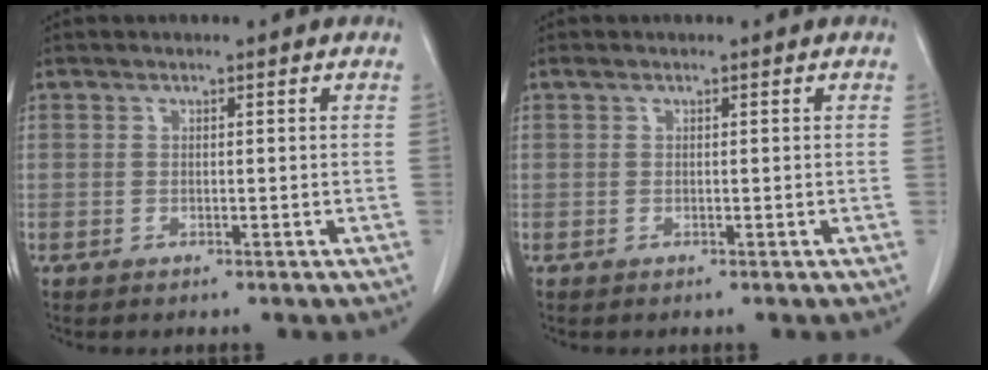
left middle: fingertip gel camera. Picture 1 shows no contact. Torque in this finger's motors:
{"motor_torque": [0.31, -0.12, -0.03, -0.02]}